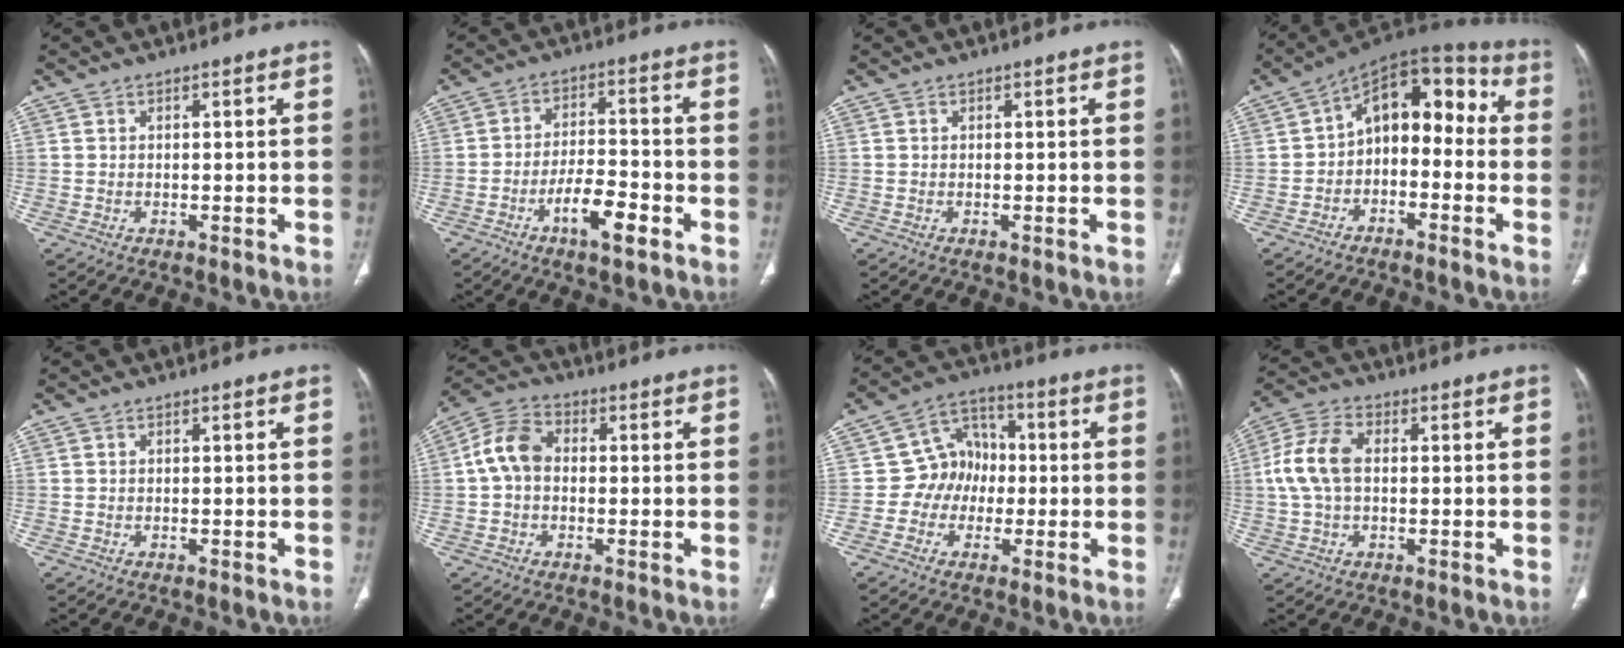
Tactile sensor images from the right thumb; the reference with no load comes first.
{"total": 8.1, "force": [-4.2, 2.6, 6.4], "torque": [-0.114, 0.025, -0.073]}
{"total": 0.0}
{"total": 13.2, "force": [-1.4, 8.5, 10.0], "torque": [-0.104, 0.061, -0.039]}
{"total": 0.0}
{"total": 7.8, "force": [0.1, 5.7, 5.2], "torque": [-0.094, 0.025, -0.009]}
{"total": 8.5, "force": [-1.0, 7.7, 3.5], "torque": [-0.009, 0.027, -0.031]}
{"total": 9.4, "force": [0.6, 5.7, 7.4], "torque": [-0.163, 0.023, 0.009]}